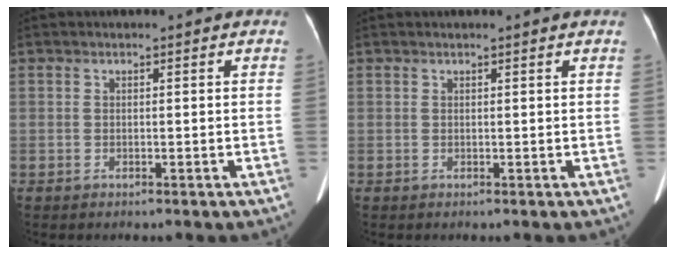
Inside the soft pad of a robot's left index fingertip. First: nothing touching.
{"total": 1.2, "force": [1.1, -0.3, 0.5], "torque": [-0.016, 0.008, 0.023]}